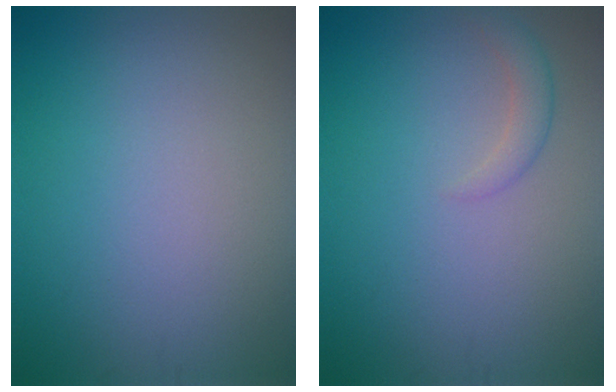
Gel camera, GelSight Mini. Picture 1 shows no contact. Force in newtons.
{"total": 1.6, "press": 1.6, "slide": 0.0}